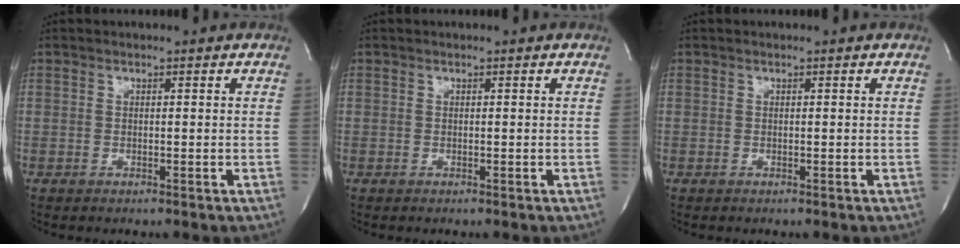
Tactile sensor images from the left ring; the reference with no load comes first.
{"total": 0.0}
{"total": 0.0}